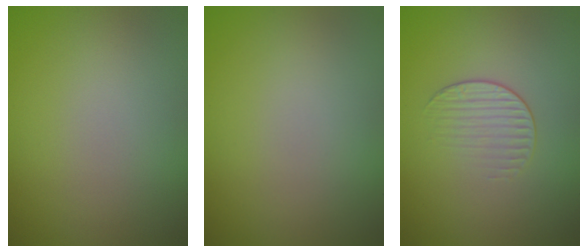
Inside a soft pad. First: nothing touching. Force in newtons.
{"total": 0.0}
{"total": 1.7, "press": 1.0, "slide": 1.4}